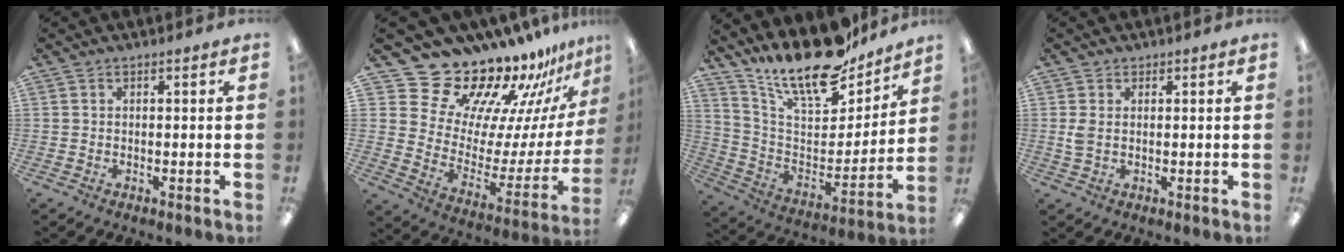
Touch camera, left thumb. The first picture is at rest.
{"total": 20.1, "force": [18.2, 7.5, 3.8], "torque": [-0.072, -0.160, 0.330]}
{"total": 19.8, "force": [16.6, 6.1, 9.0], "torque": [-0.158, -0.122, 0.288]}
{"total": 2.9, "force": [0.5, 1.9, 2.2], "torque": [-0.049, 0.003, 0.007]}